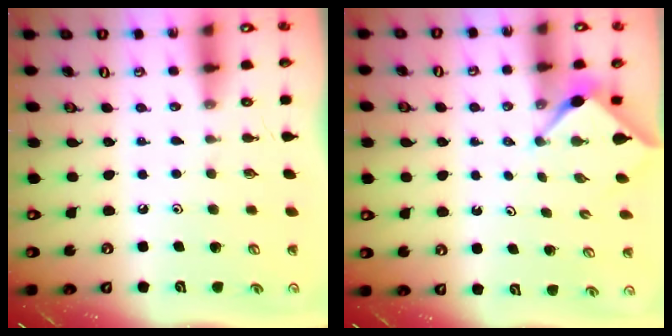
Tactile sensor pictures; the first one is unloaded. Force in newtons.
{"total": 2.9, "press": 2.9, "slide": 0.3}